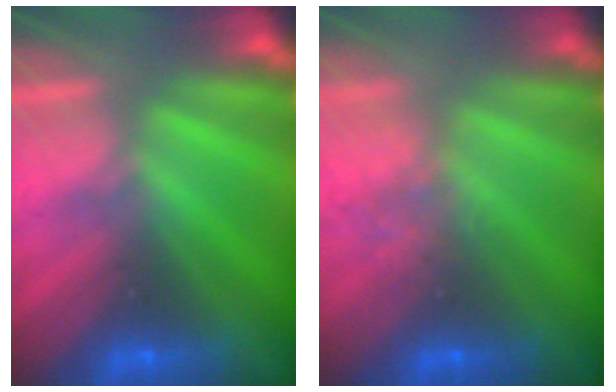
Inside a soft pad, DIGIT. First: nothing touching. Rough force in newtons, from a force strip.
{"total": 2.2}